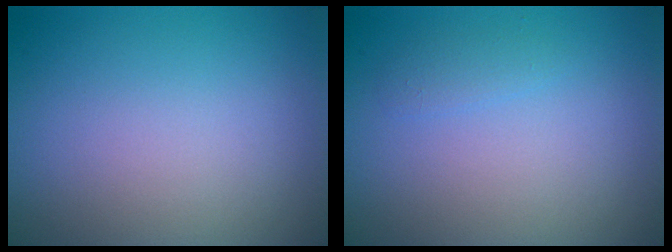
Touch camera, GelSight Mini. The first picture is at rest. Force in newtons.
{"total": 0.9, "press": 0.9, "slide": 0.0}